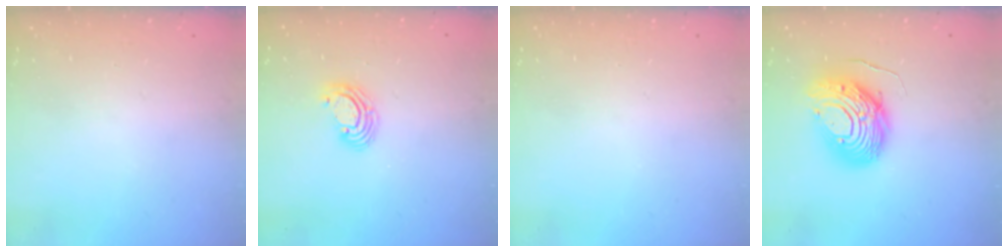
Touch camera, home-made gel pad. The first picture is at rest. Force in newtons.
{"total": 4.5, "press": 4.5, "slide": 0.3}
{"total": 0.0}
{"total": 16.1, "press": 16.0, "slide": 1.3}